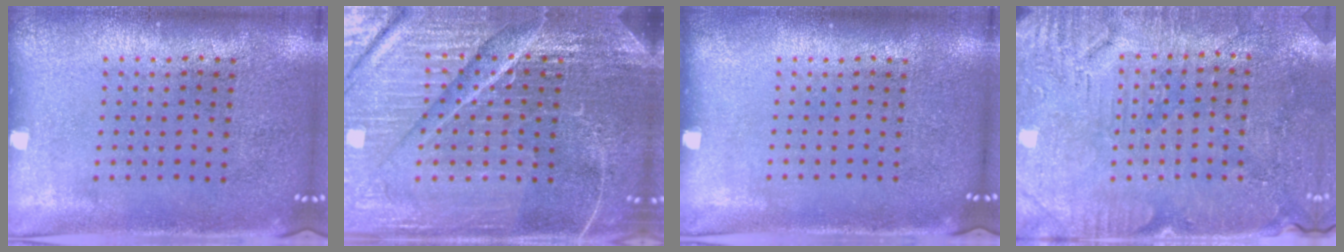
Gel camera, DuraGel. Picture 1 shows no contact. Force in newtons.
{"total": 6.3, "press": 5.7, "slide": 2.9}
{"total": 0.0}
{"total": 3.0, "press": 2.9, "slide": 0.6}